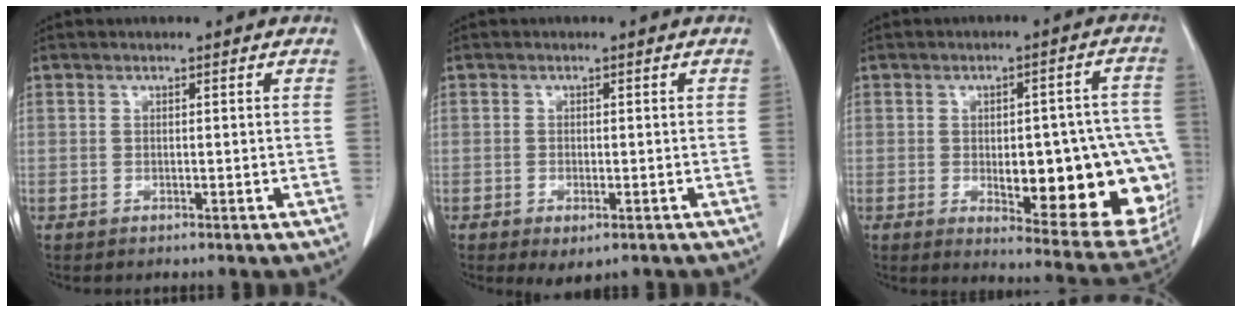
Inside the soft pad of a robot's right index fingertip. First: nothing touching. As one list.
[{"total": 3.1, "force": [-1.7, 1.3, 2.2], "torque": [-0.030, -0.005, -0.016]}, {"total": 20.7, "force": [-3.6, 6.8, 19.2], "torque": [-0.161, 0.015, -0.015]}]